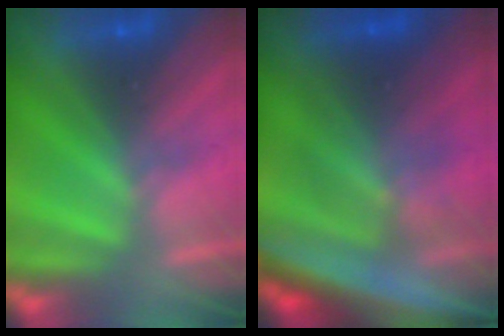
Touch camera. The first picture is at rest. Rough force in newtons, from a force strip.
{"total": 7.6}